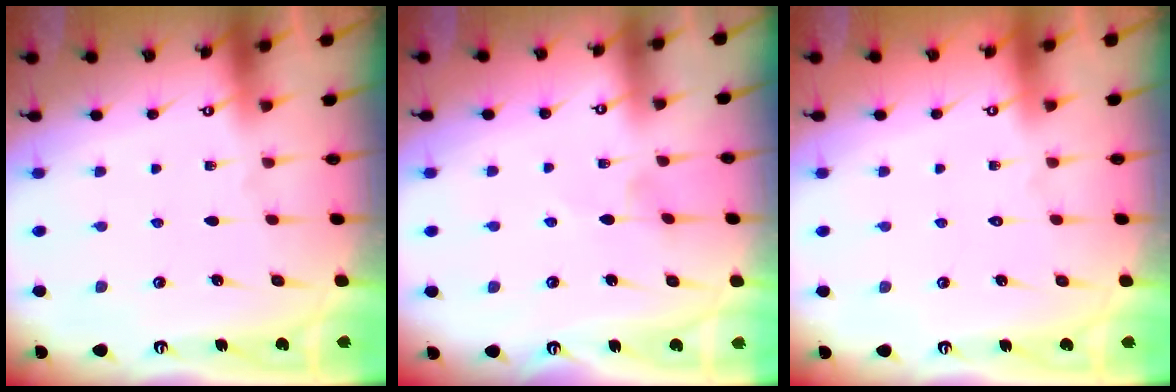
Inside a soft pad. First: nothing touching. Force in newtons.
{"total": 1.9, "press": 1.9, "slide": 0.4}
{"total": 1.7, "press": 1.7, "slide": 0.1}